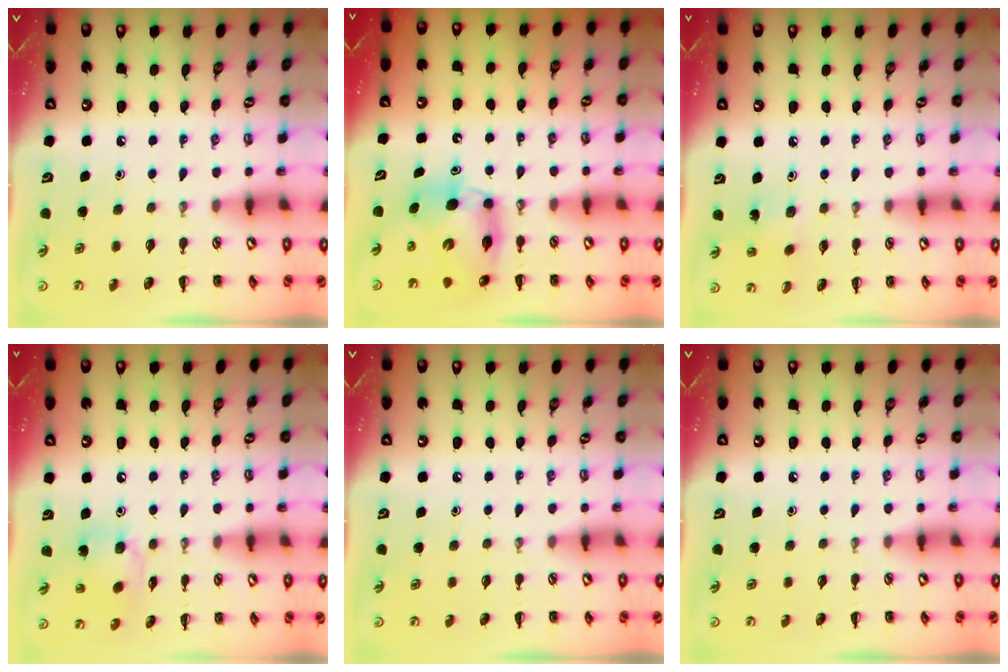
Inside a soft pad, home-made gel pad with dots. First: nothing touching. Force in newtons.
{"total": 7.0, "press": 6.7, "slide": 1.9}
{"total": 3.1, "press": 2.9, "slide": 0.9}
{"total": 8.6, "press": 8.6, "slide": 0.8}
{"total": 0.0}
{"total": 0.0}